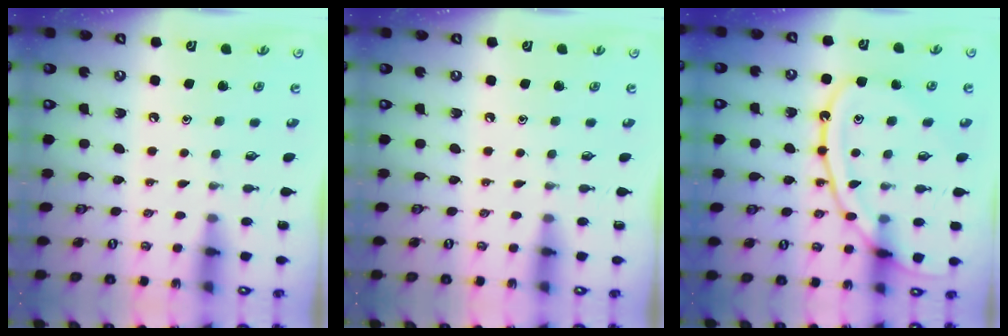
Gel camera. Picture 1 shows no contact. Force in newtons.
{"total": 0.0}
{"total": 16.2, "press": 16.1, "slide": 1.6}